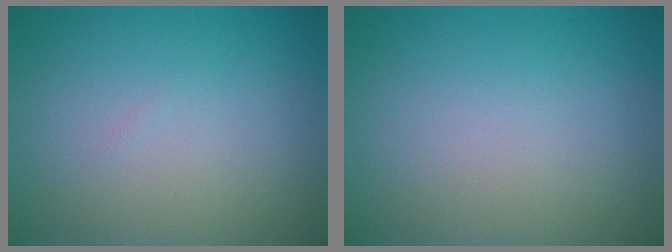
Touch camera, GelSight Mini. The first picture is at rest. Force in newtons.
{"total": 0.0}